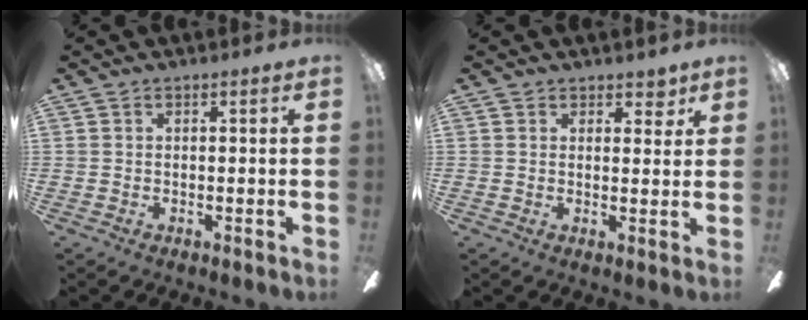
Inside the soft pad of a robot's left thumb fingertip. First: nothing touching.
{"total": 3.4, "force": [2.6, 1.9, 1.1], "torque": [-0.001, -0.010, 0.042]}